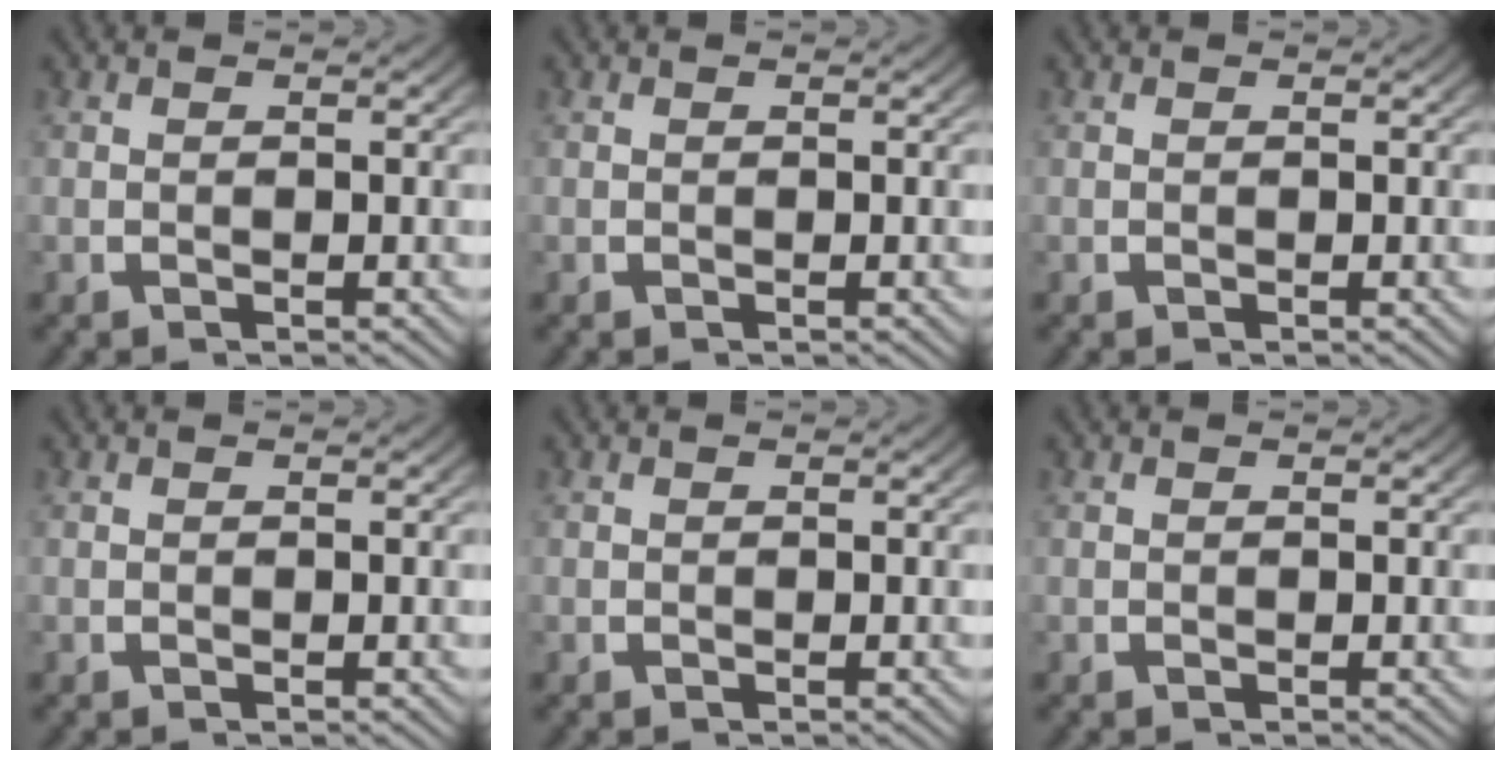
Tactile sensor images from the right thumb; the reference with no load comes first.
{"total": 0.0}
{"total": 0.0}
{"total": 0.0}
{"total": 0.0}
{"total": 0.0}